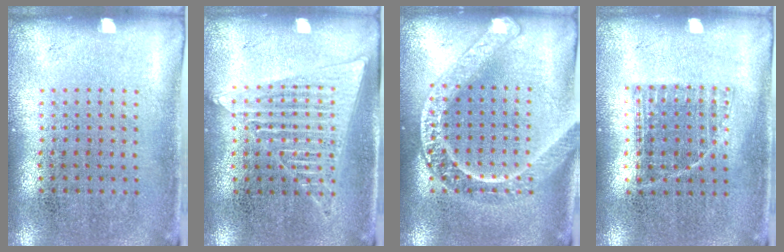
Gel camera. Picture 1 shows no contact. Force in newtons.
{"total": 1.4, "press": 1.4, "slide": 0.3}
{"total": 3.5, "press": 3.4, "slide": 0.5}
{"total": 0.8, "press": 0.7, "slide": 0.3}